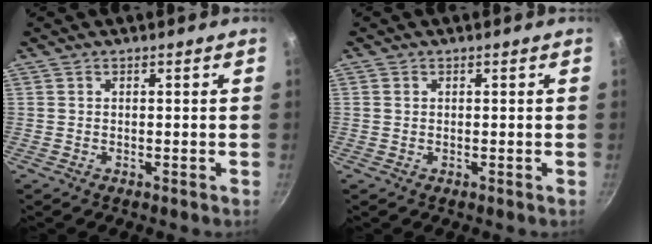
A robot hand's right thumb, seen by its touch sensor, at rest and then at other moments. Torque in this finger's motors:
{"motor_torque": [0.33, -0.39, 0.21, 0.03, -0.09]}